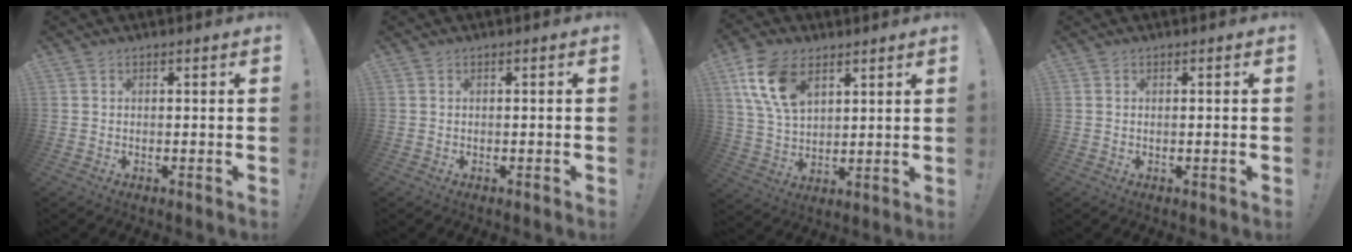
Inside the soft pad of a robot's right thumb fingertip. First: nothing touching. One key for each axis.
{"total": 0.6, "fx": -0.5, "fy": -0.1, "fz": 0.3, "tx": -0.010, "ty": 0.000, "tz": -0.008}
{"total": 15.3, "fx": 7.2, "fy": 9.7, "fz": 9.3, "tx": -0.173, "ty": -0.021, "tz": 0.139}
{"total": 0.5, "fx": 0.4, "fy": 0.1, "fz": 0.3, "tx": -0.006, "ty": 0.001, "tz": 0.007}